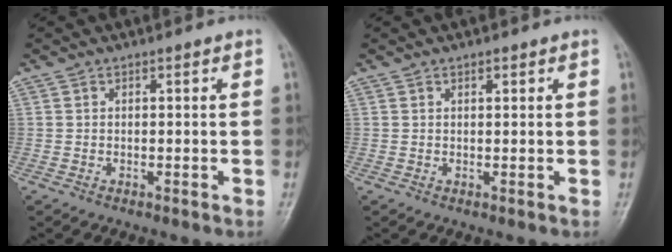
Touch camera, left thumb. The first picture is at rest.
{"total": 0.9, "force": [0.6, 0.4, 0.6], "torque": [-0.007, -0.002, 0.008]}